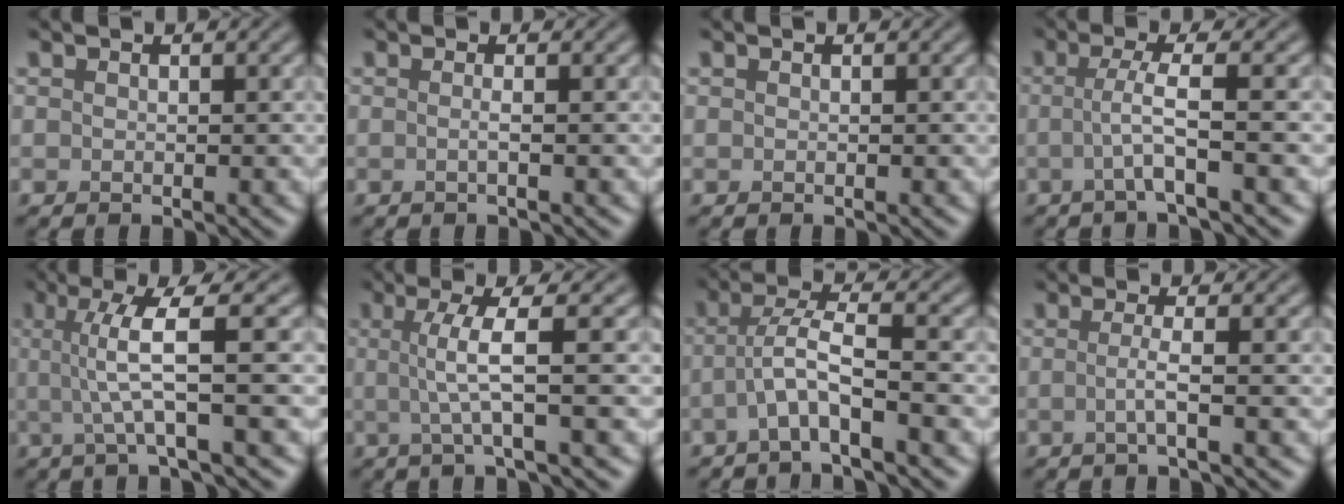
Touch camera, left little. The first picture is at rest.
{"total": 1.1, "force": [-0.1, 0.4, 1.0], "torque": [-0.014, -0.005, -0.010]}
{"total": 0.0}
{"total": 3.2, "force": [-0.4, 0.4, 3.1], "torque": [-0.057, -0.002, -0.016]}
{"total": 5.3, "force": [0.5, 0.7, 5.2], "torque": [-0.096, 0.003, 0.008]}
{"total": 4.3, "force": [0.2, 0.6, 4.2], "torque": [-0.075, 0.004, 0.000]}
{"total": 4.0, "force": [-1.5, 0.5, 3.7], "torque": [-0.070, 0.009, -0.037]}
{"total": 2.2, "force": [-0.3, 0.5, 2.1], "torque": [-0.037, -0.007, -0.015]}